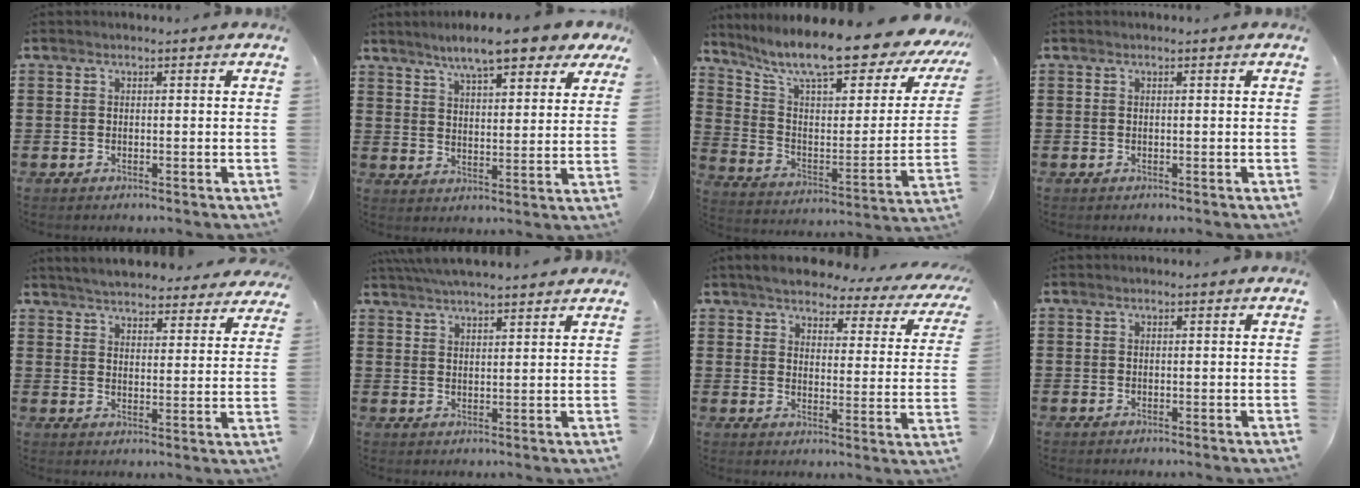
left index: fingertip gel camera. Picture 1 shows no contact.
{"total": 8.4, "force": [7.1, 1.2, 4.3], "torque": [-0.090, -0.018, 0.125]}
{"total": 12.2, "force": [10.2, 1.1, 6.6], "torque": [-0.145, -0.079, 0.167]}
{"total": 0.0}
{"total": 4.9, "force": [4.9, 0.1, 0.6], "torque": [-0.034, -0.025, 0.087]}
{"total": 4.2, "force": [4.1, -0.1, 1.2], "torque": [-0.035, -0.009, 0.076]}
{"total": 4.4, "force": [4.1, 0.8, 1.4], "torque": [-0.051, -0.023, 0.065]}
{"total": 0.0}